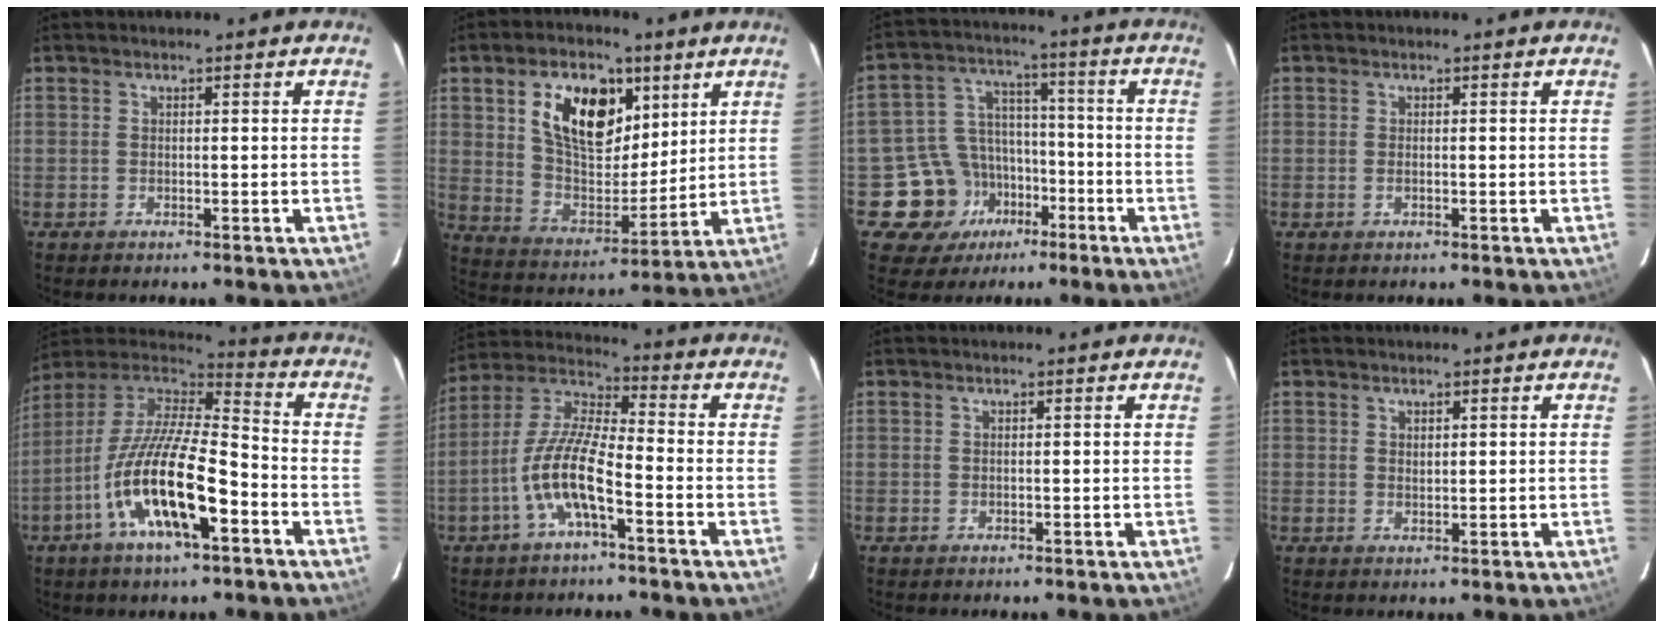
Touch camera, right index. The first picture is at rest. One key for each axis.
{"total": 16.2, "fx": 7.0, "fy": 9.2, "fz": 11.3, "tx": -0.201, "ty": 0.012, "tz": 0.132}
{"total": 11.8, "fx": -6.3, "fy": 9.6, "fz": 2.5, "tx": -0.068, "ty": 0.042, "tz": -0.091}
{"total": 0.7, "fx": -0.3, "fy": 0.3, "fz": 0.6, "tx": -0.011, "ty": 0.000, "tz": -0.006}
{"total": 19.1, "fx": -7.9, "fy": 5.4, "fz": 16.6, "tx": -0.315, "ty": -0.024, "tz": -0.153}
{"total": 10.8, "fx": -4.6, "fy": 2.2, "fz": 9.4, "tx": -0.205, "ty": 0.004, "tz": -0.092}
{"total": 0.0}
{"total": 1.1, "fx": 0.6, "fy": 0.7, "fz": 0.6, "tx": -0.009, "ty": 0.002, "tz": 0.011}